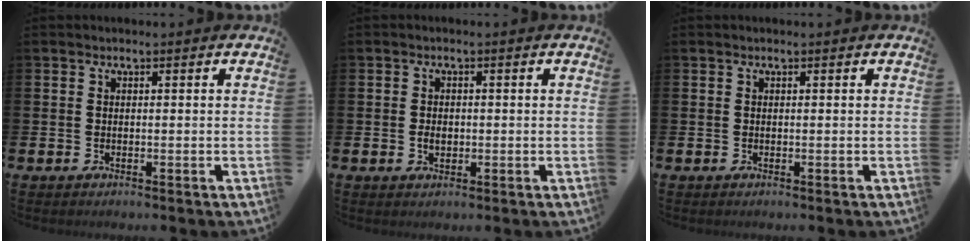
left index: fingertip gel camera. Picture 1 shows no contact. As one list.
[{"total": 1.8, "force": [-0.2, 1.3, 1.2], "torque": [-0.012, 0.003, -0.008]}, {"total": 0.0}]